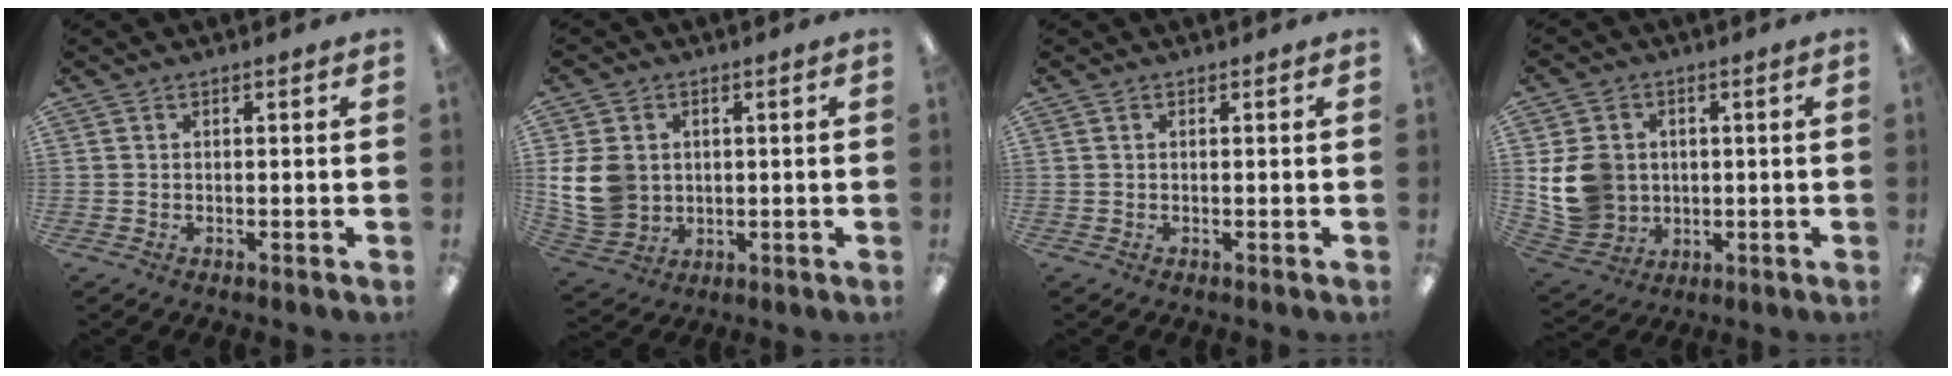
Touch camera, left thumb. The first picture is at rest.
{"total": 11.1, "force": [1.4, 9.4, 5.8], "torque": [-0.131, 0.012, 0.032]}
{"total": 0.0}
{"total": 11.2, "force": [0.8, 10.1, 4.8], "torque": [-0.114, 0.009, 0.023]}